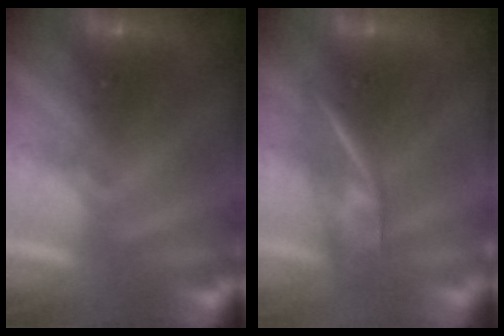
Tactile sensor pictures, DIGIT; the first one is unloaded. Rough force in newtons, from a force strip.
{"total": 2.4}